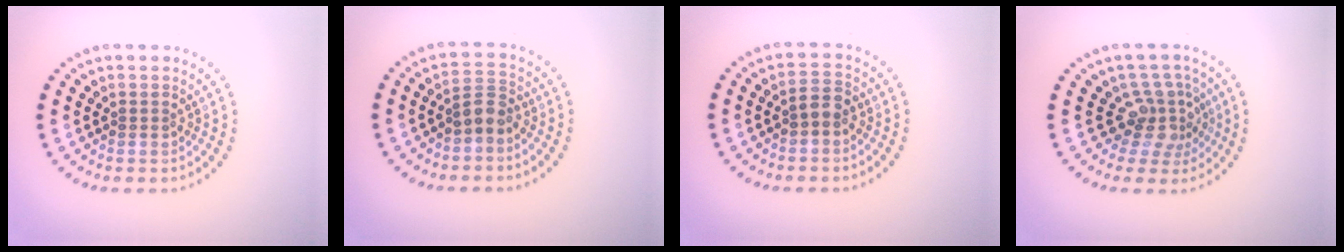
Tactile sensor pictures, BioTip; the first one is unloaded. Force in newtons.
{"total": 2.2, "press": 1.8, "slide": 1.2}
{"total": 1.7, "press": 1.7, "slide": 0.4}
{"total": 3.6, "press": 2.6, "slide": 2.5}